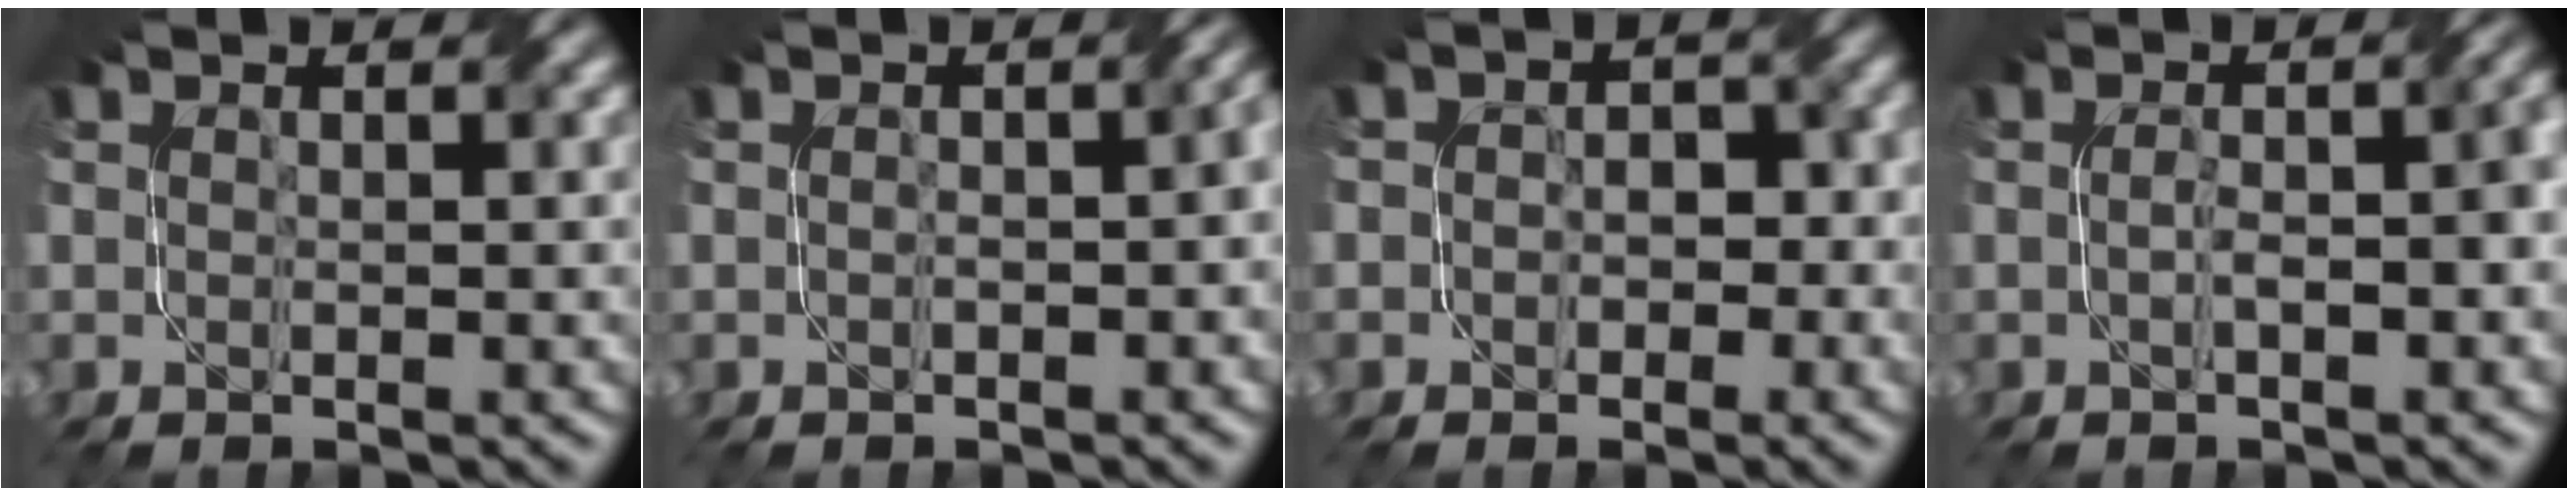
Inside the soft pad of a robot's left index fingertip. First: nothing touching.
{"total": 2.5, "force": [-0.3, 0.9, 2.3], "torque": [-0.024, 0.003, -0.002]}
{"total": 2.7, "force": [-0.4, 2.3, 1.4], "torque": [0.004, 0.004, -0.016]}
{"total": 3.5, "force": [-0.4, 1.1, 3.3], "torque": [-0.036, 0.013, -0.011]}